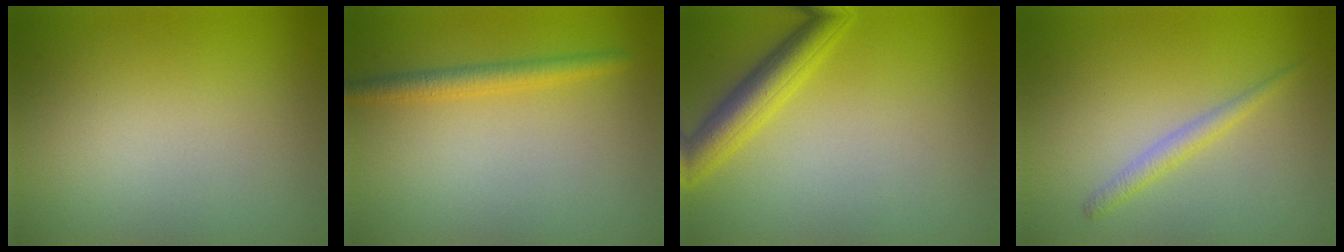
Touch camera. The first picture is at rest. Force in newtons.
{"total": 2.2, "press": 2.2, "slide": 0.2}
{"total": 4.1, "press": 4.1, "slide": 0.2}
{"total": 1.4, "press": 1.4, "slide": 0.1}